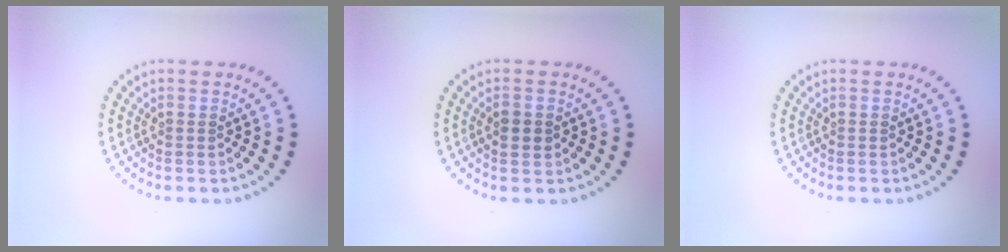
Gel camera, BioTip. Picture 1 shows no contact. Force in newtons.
{"total": 2.1, "press": 2.1, "slide": 0.1}
{"total": 0.0}